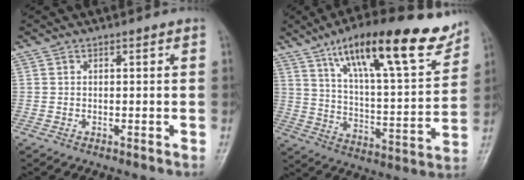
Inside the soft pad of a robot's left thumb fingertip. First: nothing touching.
{"total": 22.7, "force": [14.6, 6.1, 16.3], "torque": [-0.225, -0.049, 0.236]}